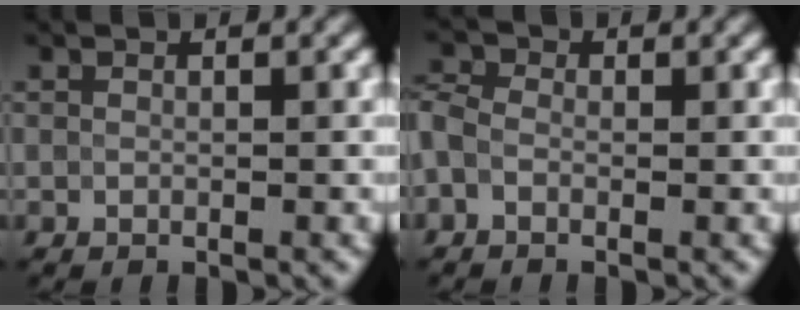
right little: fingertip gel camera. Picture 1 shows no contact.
{"total": 1.9, "force": [-0.6, 1.3, 1.2], "torque": [-0.016, 0.011, -0.026]}